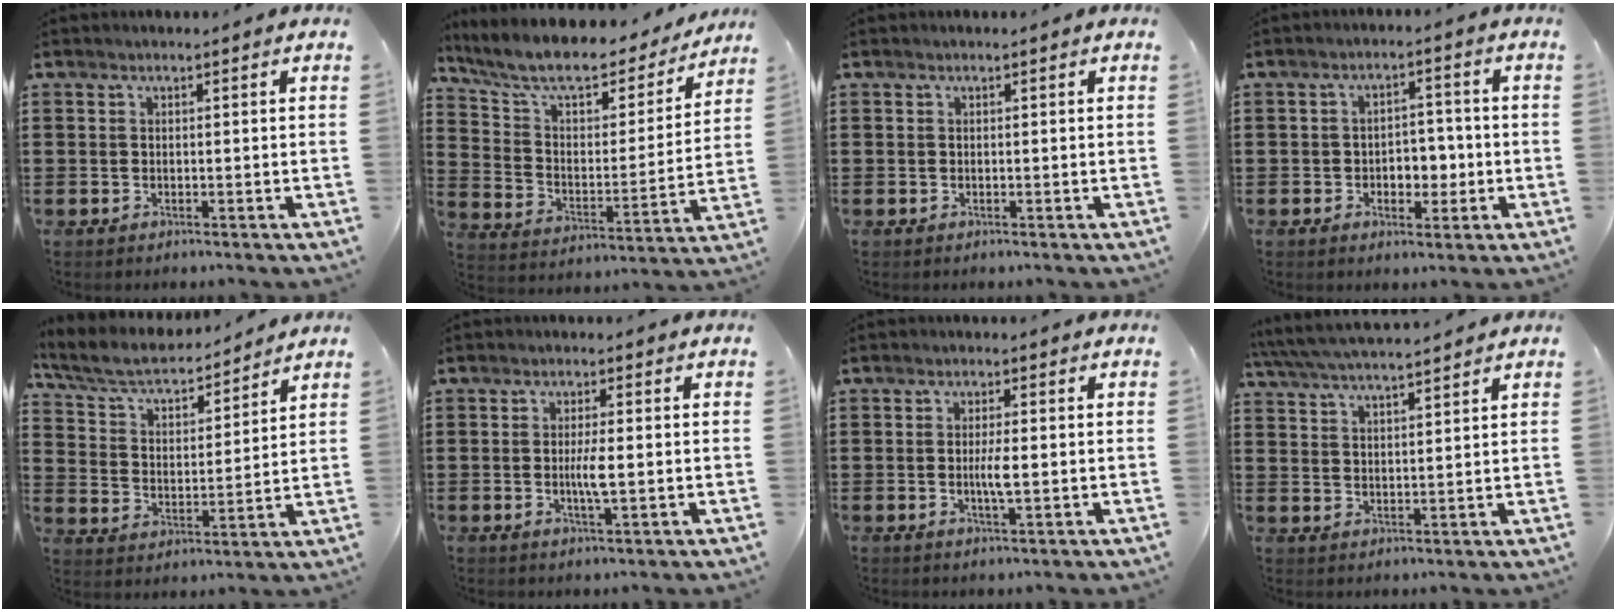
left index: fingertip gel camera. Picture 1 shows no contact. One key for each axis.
{"total": 9.0, "fx": 7.6, "fy": 2.2, "fz": 4.3, "tx": -0.116, "ty": -0.045, "tz": 0.129}
{"total": 0.0}
{"total": 4.4, "fx": -1.1, "fy": 3.1, "fz": 3.0, "tx": -0.054, "ty": 0.005, "tz": -0.026}
{"total": 5.8, "fx": 5.1, "fy": 1.3, "fz": 2.5, "tx": -0.071, "ty": -0.030, "tz": 0.083}
{"total": 3.5, "fx": -0.2, "fy": 0.4, "fz": 3.5, "tx": -0.062, "ty": -0.003, "tz": -0.005}
{"total": 3.3, "fx": -0.2, "fy": 0.4, "fz": 3.3, "tx": -0.059, "ty": -0.003, "tz": -0.006}
{"total": 4.5, "fx": 4.3, "fy": 0.0, "fz": 1.4, "tx": -0.043, "ty": -0.020, "tz": 0.075}